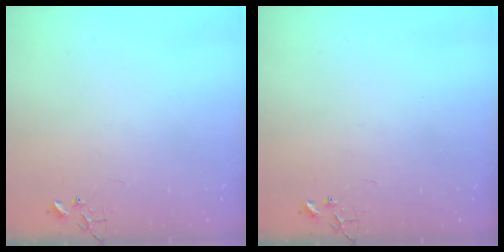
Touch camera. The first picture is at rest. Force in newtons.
{"total": 0.0}